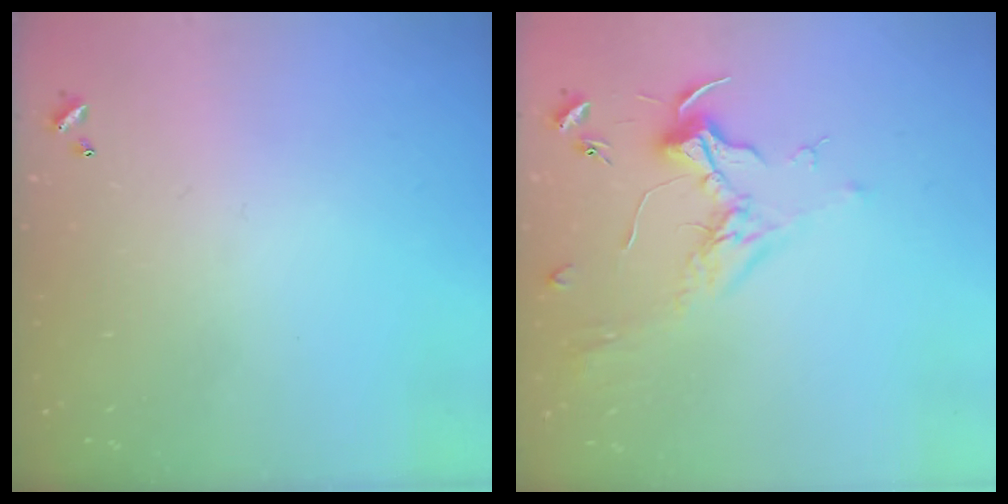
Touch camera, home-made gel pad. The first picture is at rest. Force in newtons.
{"total": 1.8, "press": 1.7, "slide": 0.6}